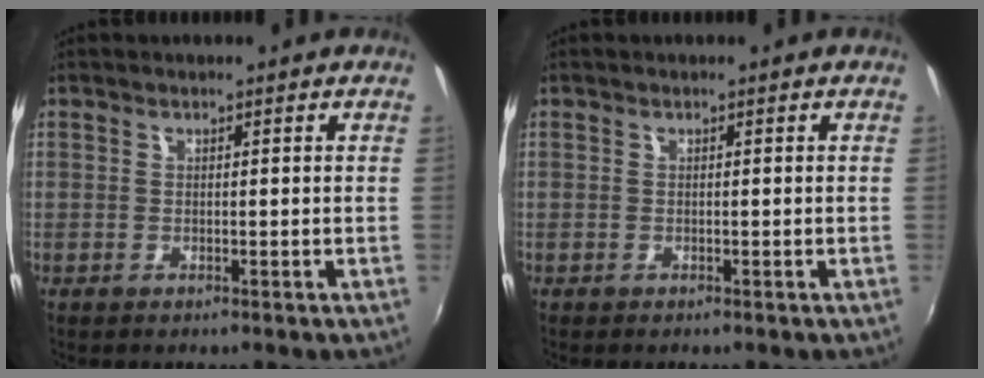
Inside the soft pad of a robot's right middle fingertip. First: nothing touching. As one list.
[{"total": 0.0}]